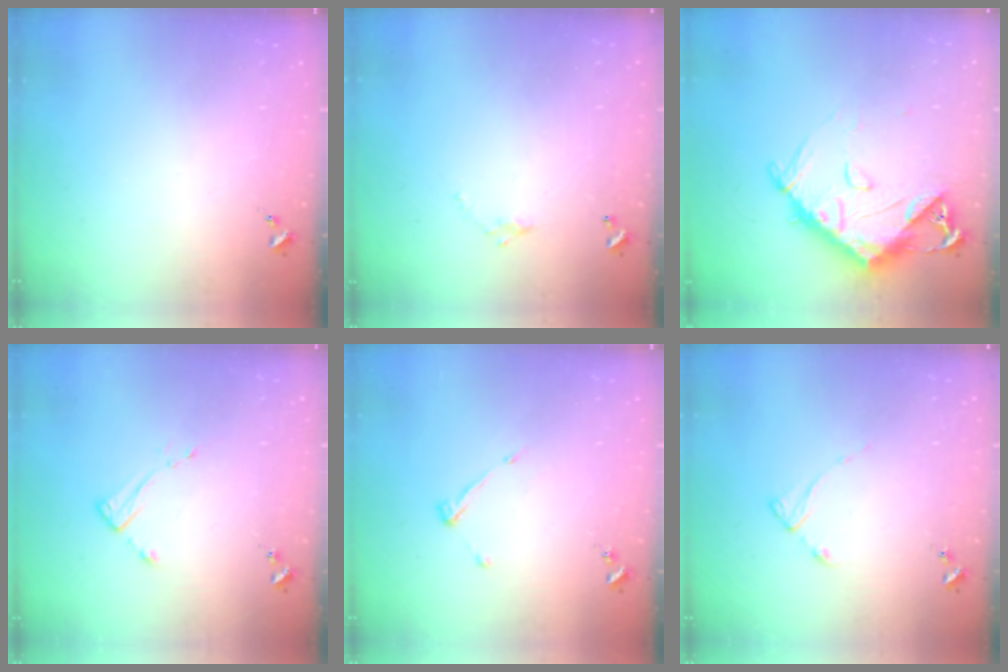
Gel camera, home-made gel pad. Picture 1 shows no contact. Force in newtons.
{"total": 4.0, "press": 4.0, "slide": 0.2}
{"total": 13.6, "press": 13.5, "slide": 1.4}
{"total": 2.6, "press": 2.6, "slide": 0.4}
{"total": 4.0, "press": 4.0, "slide": 0.6}
{"total": 2.7, "press": 2.7, "slide": 0.4}